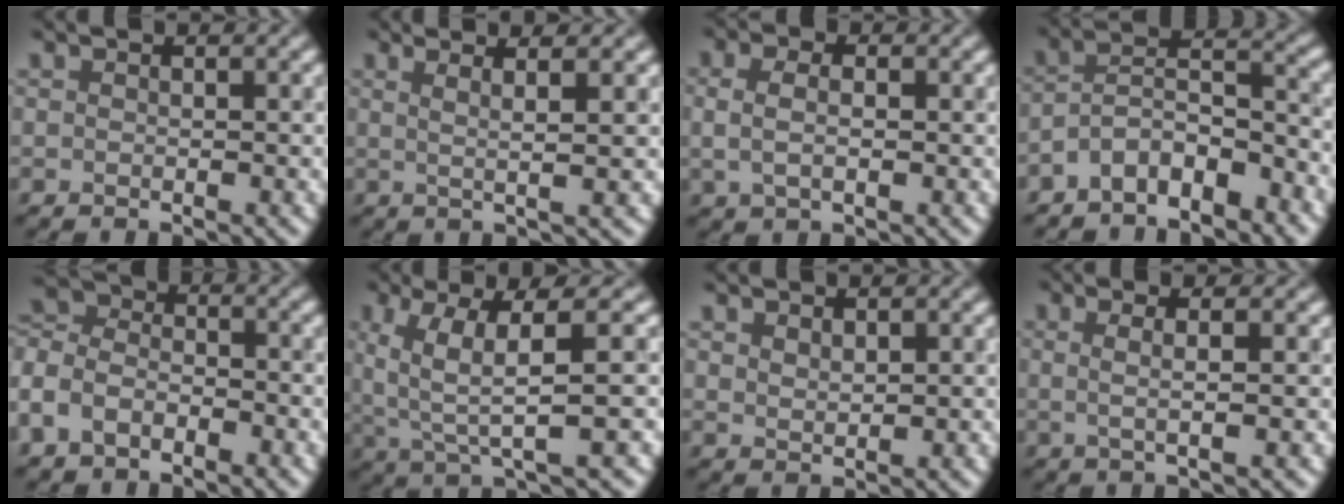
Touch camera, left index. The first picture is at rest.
{"total": 3.7, "force": [2.1, 0.9, 3.0], "torque": [-0.036, 0.015, 0.007]}
{"total": 1.9, "force": [0.0, 1.2, 1.5], "torque": [-0.040, -0.002, 0.003]}
{"total": 5.3, "force": [-4.0, 1.9, 2.9], "torque": [-0.050, 0.009, -0.071]}
{"total": 5.0, "force": [-3.1, 3.1, 2.5], "torque": [-0.059, 0.009, -0.070]}
{"total": 5.7, "force": [1.0, 1.1, 5.5], "torque": [-0.109, -0.003, 0.029]}
{"total": 1.0, "force": [0.7, 0.6, 0.4], "torque": [-0.008, -0.003, 0.025]}
{"total": 2.6, "force": [0.6, 0.9, 2.4], "torque": [-0.034, 0.003, -0.007]}